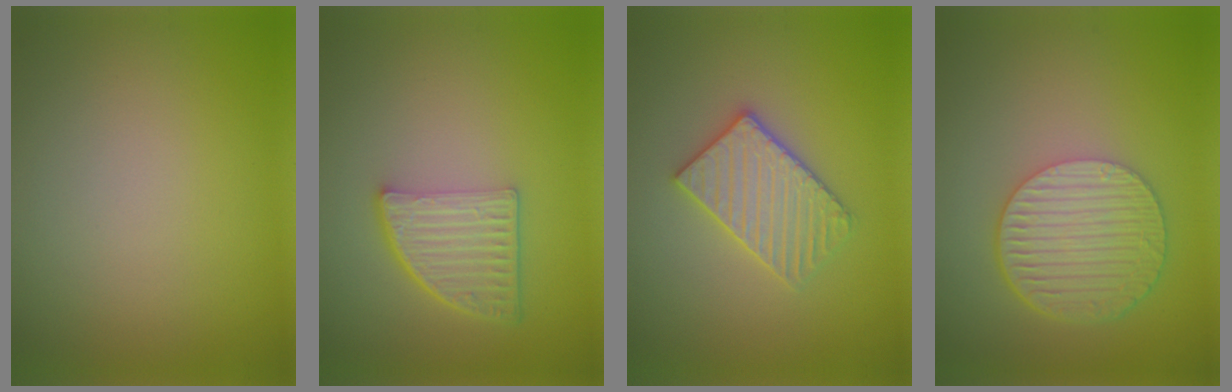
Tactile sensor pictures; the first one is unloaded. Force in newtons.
{"total": 4.7, "press": 3.4, "slide": 3.2}
{"total": 3.4, "press": 3.4, "slide": 0.5}
{"total": 6.8, "press": 4.9, "slide": 4.8}